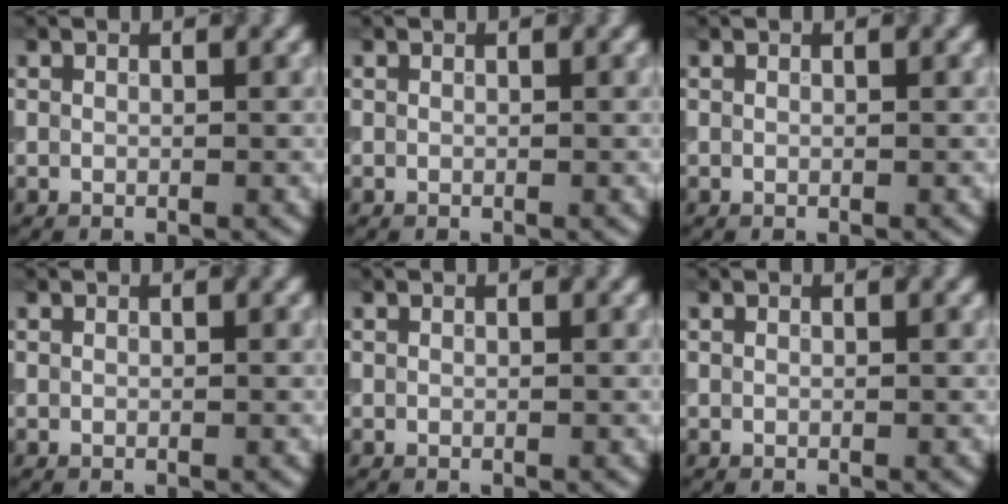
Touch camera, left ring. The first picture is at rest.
{"total": 0.0}
{"total": 0.0}
{"total": 0.0}
{"total": 0.0}
{"total": 0.0}